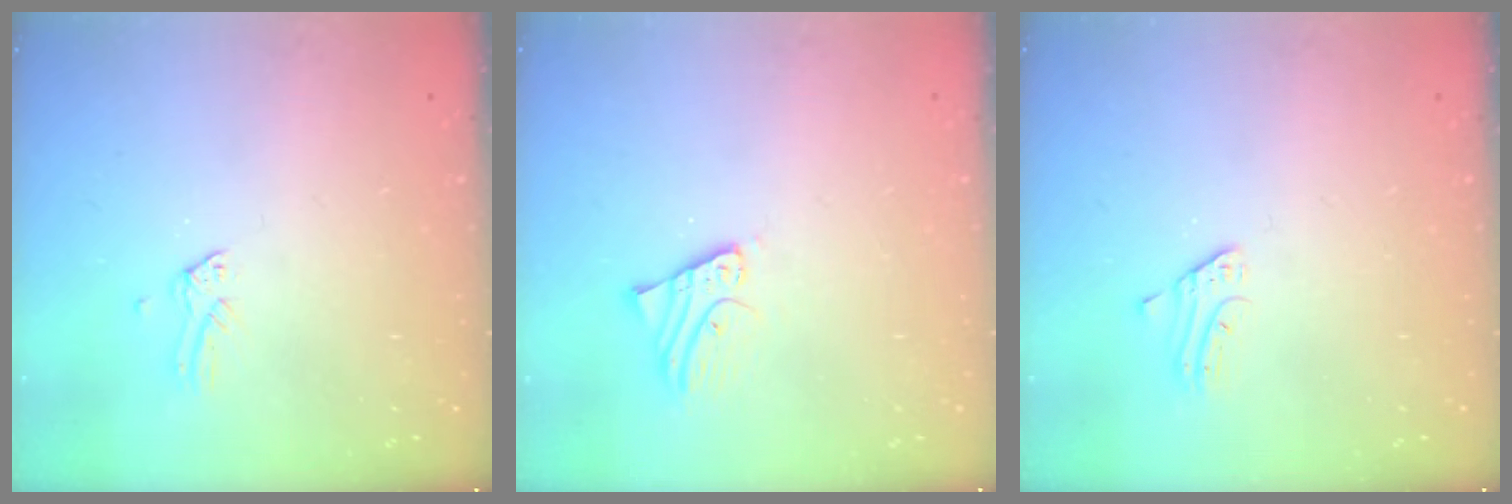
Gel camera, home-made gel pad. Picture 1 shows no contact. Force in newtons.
{"total": 2.6, "press": 2.6, "slide": 0.1}
{"total": 2.3, "press": 2.3, "slide": 0.2}